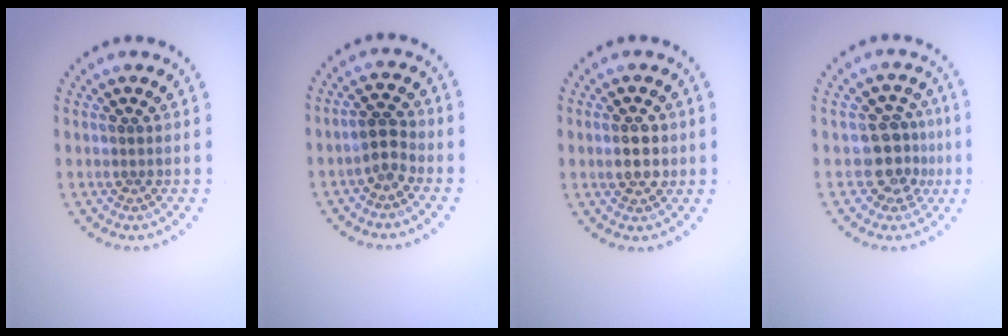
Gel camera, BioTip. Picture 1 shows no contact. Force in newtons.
{"total": 2.2, "press": 2.0, "slide": 0.9}
{"total": 2.6, "press": 2.6, "slide": 0.2}
{"total": 3.8, "press": 3.3, "slide": 1.8}